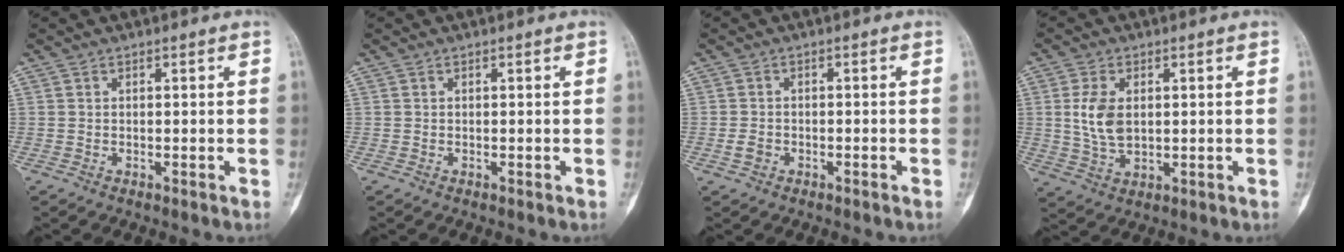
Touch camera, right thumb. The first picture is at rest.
{"total": 0.0}
{"total": 1.9, "force": [-0.9, 1.3, 1.0], "torque": [-0.022, 0.009, -0.016]}
{"total": 7.3, "force": [1.1, 4.4, 5.8], "torque": [-0.113, -0.006, 0.028]}